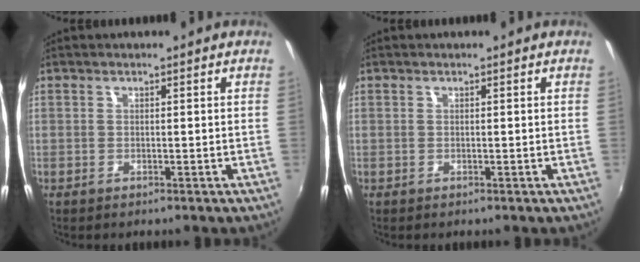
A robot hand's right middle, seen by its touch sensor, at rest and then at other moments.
{"total": 0.0}